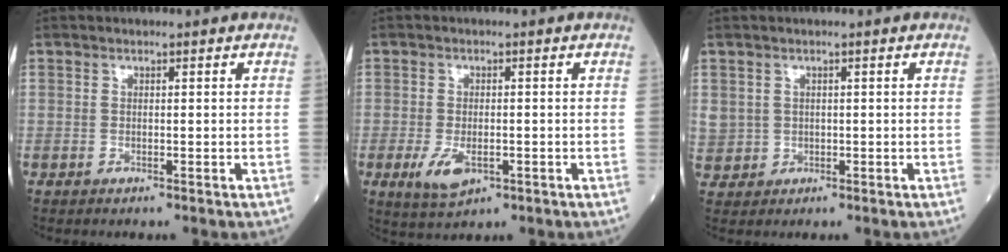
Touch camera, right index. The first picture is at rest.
{"total": 4.9, "force": [-1.8, 2.2, 4.0], "torque": [-0.083, -0.009, -0.024]}
{"total": 3.7, "force": [0.5, 3.6, 0.7], "torque": [-0.017, 0.006, 0.022]}